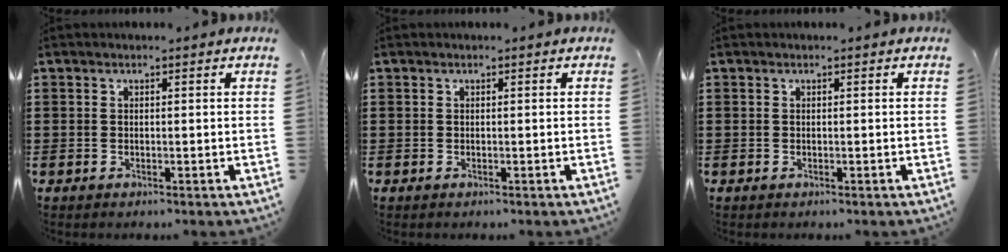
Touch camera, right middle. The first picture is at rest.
{"total": 0.0}
{"total": 0.0}